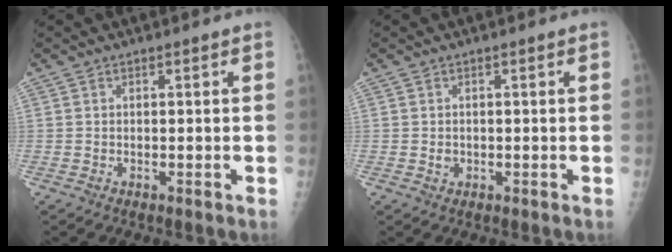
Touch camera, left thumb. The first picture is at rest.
{"total": 1.1, "force": [0.0, 0.9, 0.7], "torque": [-0.005, 0.001, 0.004]}